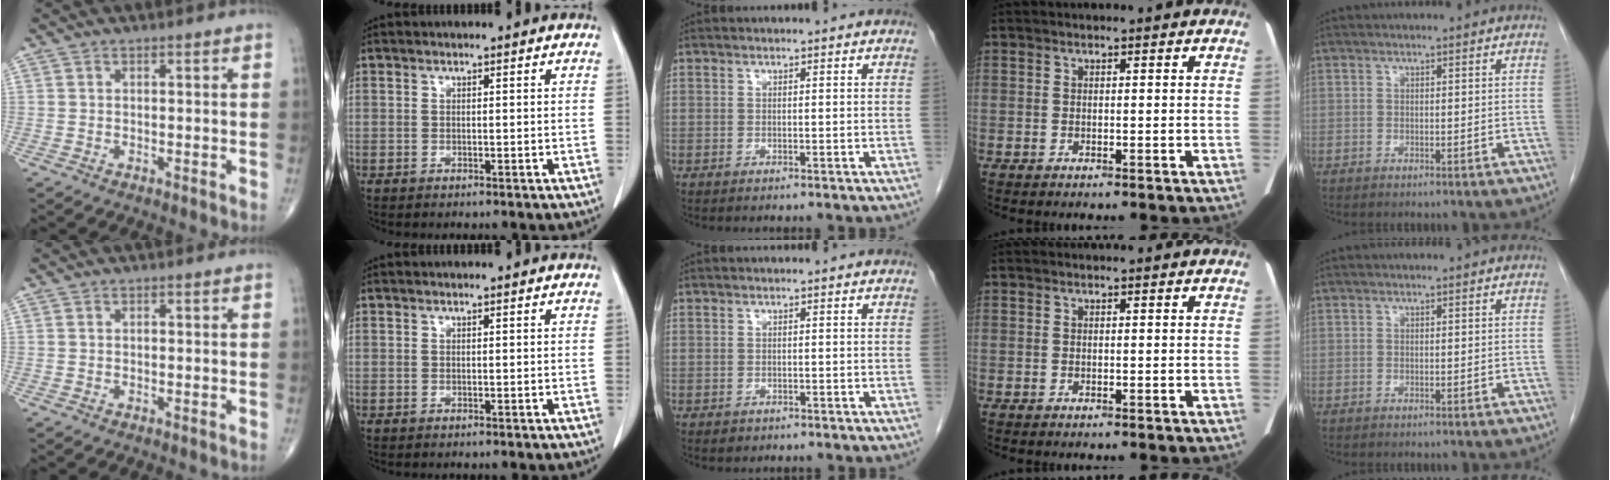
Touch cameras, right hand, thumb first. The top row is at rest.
{"middle": {"total": 0.9, "force": [-0.6, 0.6, 0.2], "torque": [-0.007, 0.001, -0.005]}}